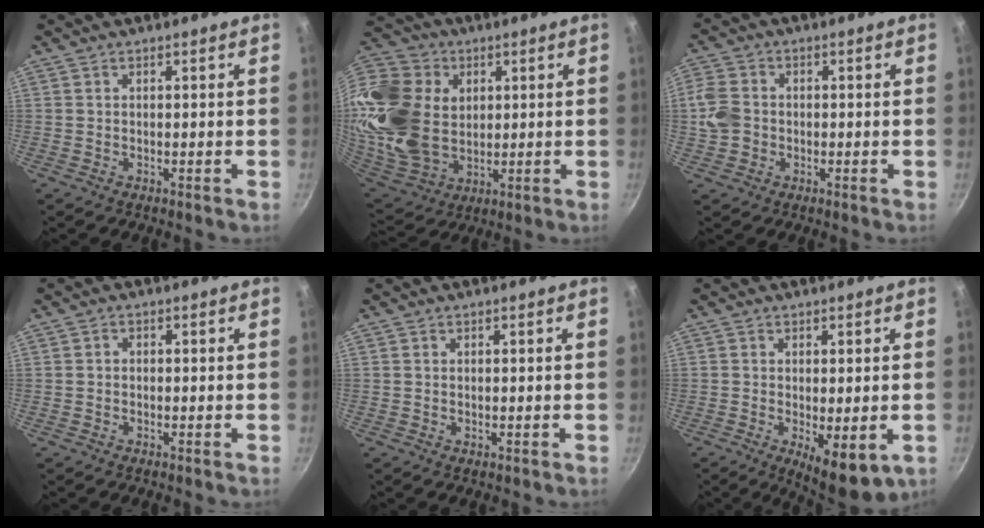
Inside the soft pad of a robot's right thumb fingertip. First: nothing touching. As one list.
[{"total": 25.4, "force": [6.3, 19.0, 15.5], "torque": [-0.317, -0.015, 0.131]}, {"total": 6.3, "force": [-0.8, 5.3, 3.3], "torque": [-0.060, 0.010, -0.027]}, {"total": 1.0, "force": [-0.2, 0.9, 0.4], "torque": [-0.008, 0.006, -0.004]}, {"total": 0.0}, {"total": 8.1, "force": [-2.0, 2.9, 7.3], "torque": [-0.097, -0.010, -0.015]}]